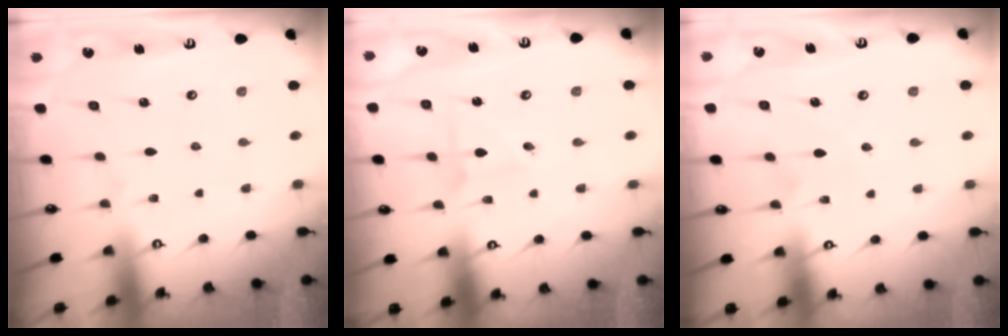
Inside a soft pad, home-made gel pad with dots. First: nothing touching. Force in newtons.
{"total": 2.0, "press": 2.0, "slide": 0.3}
{"total": 4.4, "press": 4.4, "slide": 0.5}